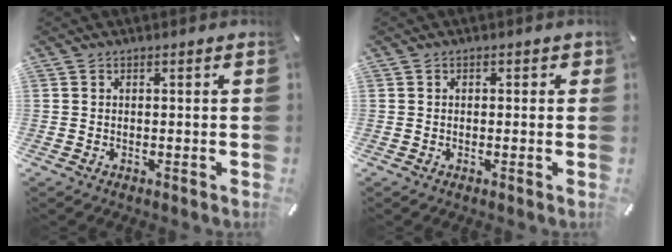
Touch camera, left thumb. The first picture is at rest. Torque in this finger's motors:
{"motor_torque": [-0.08, -0.39, 0.01, 0.18, -0.01]}